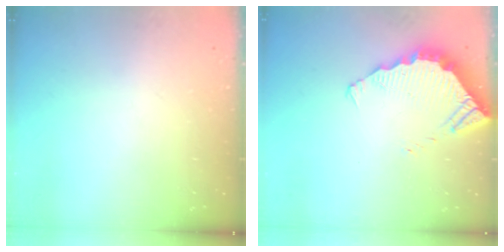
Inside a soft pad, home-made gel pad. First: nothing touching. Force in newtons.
{"total": 4.4, "press": 4.4, "slide": 0.2}